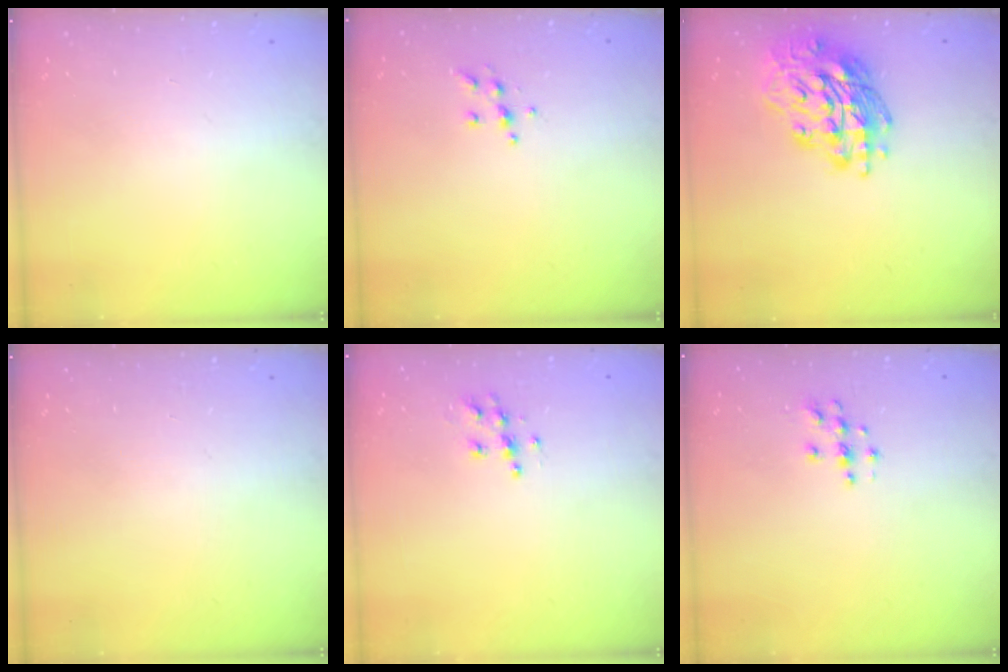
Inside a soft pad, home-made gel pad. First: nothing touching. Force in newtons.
{"total": 5.7, "press": 5.7, "slide": 0.9}
{"total": 18.0, "press": 17.9, "slide": 1.8}
{"total": 0.0}
{"total": 6.6, "press": 6.6, "slide": 0.3}
{"total": 4.5, "press": 4.5, "slide": 0.5}